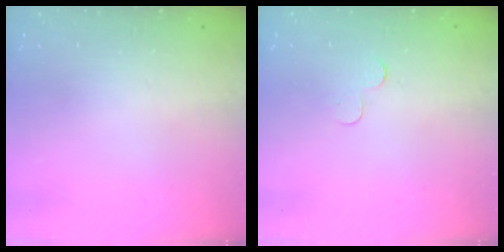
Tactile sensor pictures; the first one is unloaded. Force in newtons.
{"total": 3.7, "press": 3.7, "slide": 0.4}